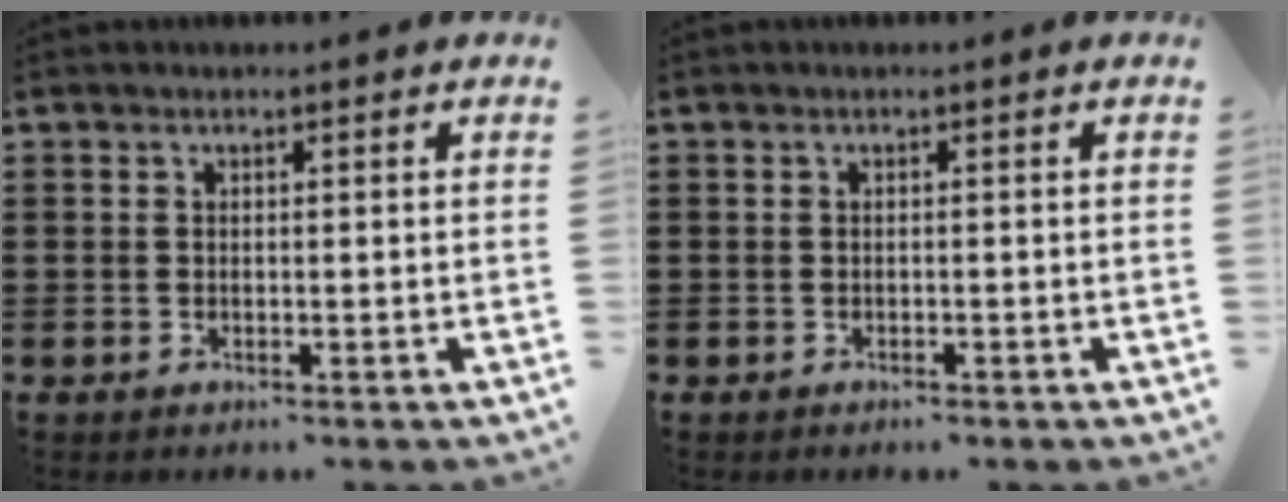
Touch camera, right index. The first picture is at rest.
{"total": 0.5, "force": [-0.5, 0.0, 0.1], "torque": [-0.005, -0.003, -0.009]}